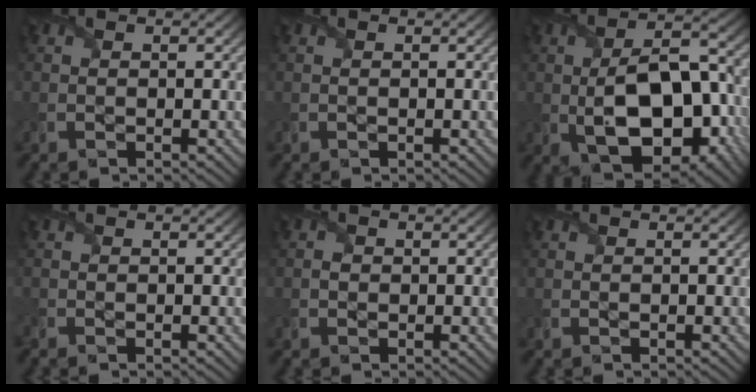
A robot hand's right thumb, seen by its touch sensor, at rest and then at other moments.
{"total": 0.0}
{"total": 14.6, "force": [-3.1, 8.3, 11.7], "torque": [-0.185, -0.015, -0.046]}
{"total": 0.7, "force": [-0.7, 0.2, 0.3], "torque": [-0.009, -0.007, -0.013]}
{"total": 0.9, "force": [-0.2, 0.8, 0.4], "torque": [-0.009, -0.003, -0.006]}
{"total": 0.0}